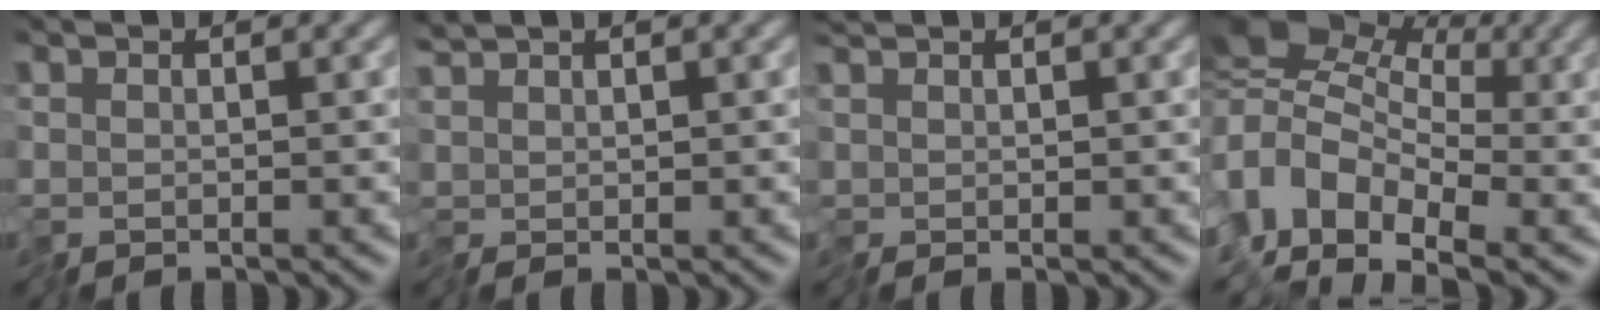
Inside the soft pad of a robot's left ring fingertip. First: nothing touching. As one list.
[{"total": 1.1, "force": [1.0, 0.3, 0.2], "torque": [-0.010, 0.006, 0.022]}, {"total": 0.7, "force": [0.7, 0.2, 0.0], "torque": [-0.004, 0.005, 0.013]}, {"total": 6.4, "force": [-1.8, 4.5, 4.1], "torque": [-0.070, 0.014, -0.057]}]